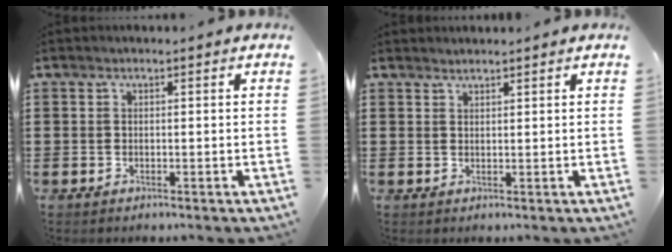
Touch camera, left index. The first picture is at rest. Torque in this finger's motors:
{"motor_torque": [-0.50, 0.50, -0.37, 0.02]}